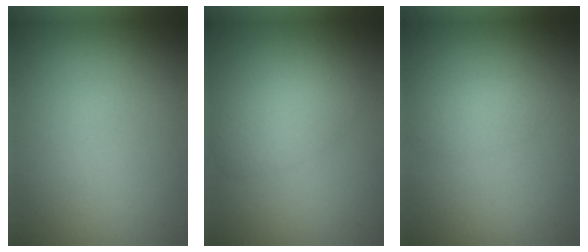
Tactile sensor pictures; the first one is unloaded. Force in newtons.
{"total": 3.5, "press": 3.5, "slide": 0.1}
{"total": 1.5, "press": 1.5, "slide": 0.0}